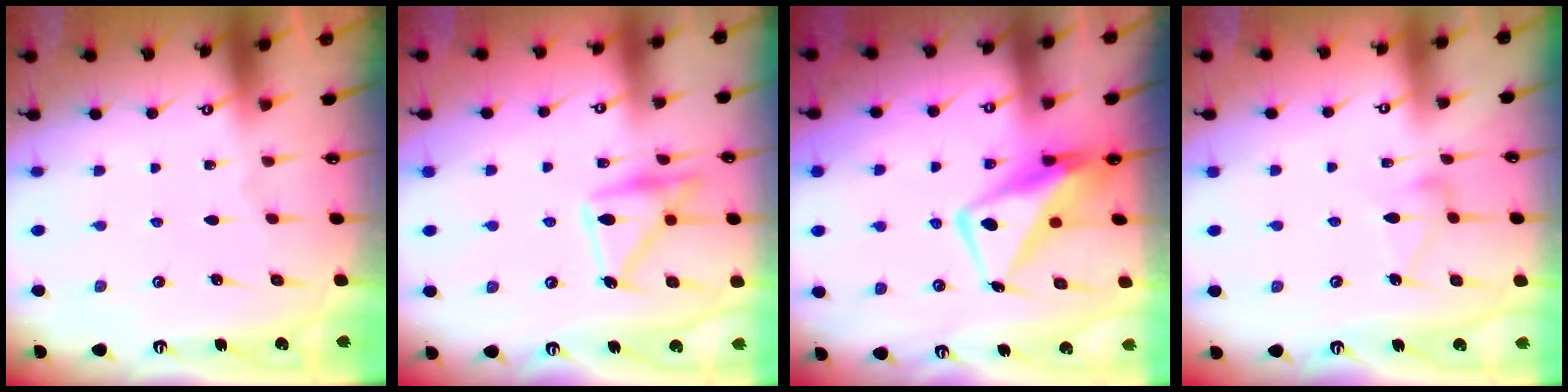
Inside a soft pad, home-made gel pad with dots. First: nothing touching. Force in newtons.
{"total": 16.6, "press": 16.5, "slide": 1.0}
{"total": 10.8, "press": 10.8, "slide": 1.2}
{"total": 7.6, "press": 7.6, "slide": 0.2}